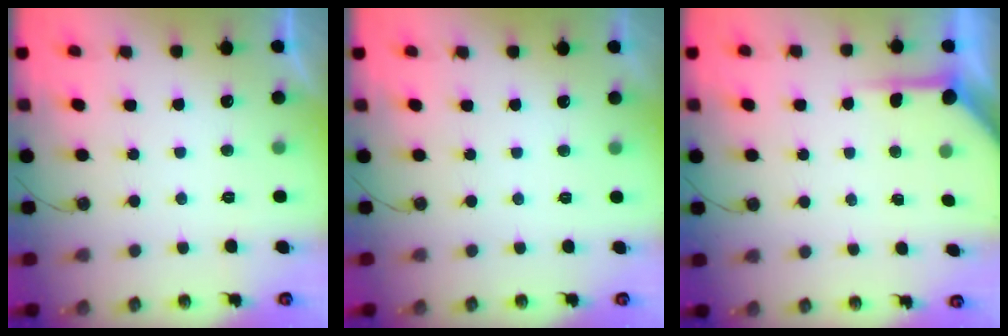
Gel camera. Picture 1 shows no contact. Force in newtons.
{"total": 0.0}
{"total": 5.1, "press": 5.1, "slide": 0.3}